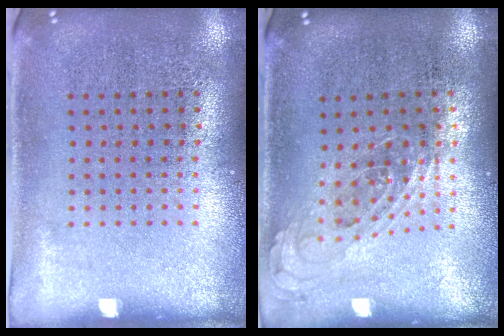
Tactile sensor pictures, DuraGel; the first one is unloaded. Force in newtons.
{"total": 0.8, "press": 0.8, "slide": 0.3}